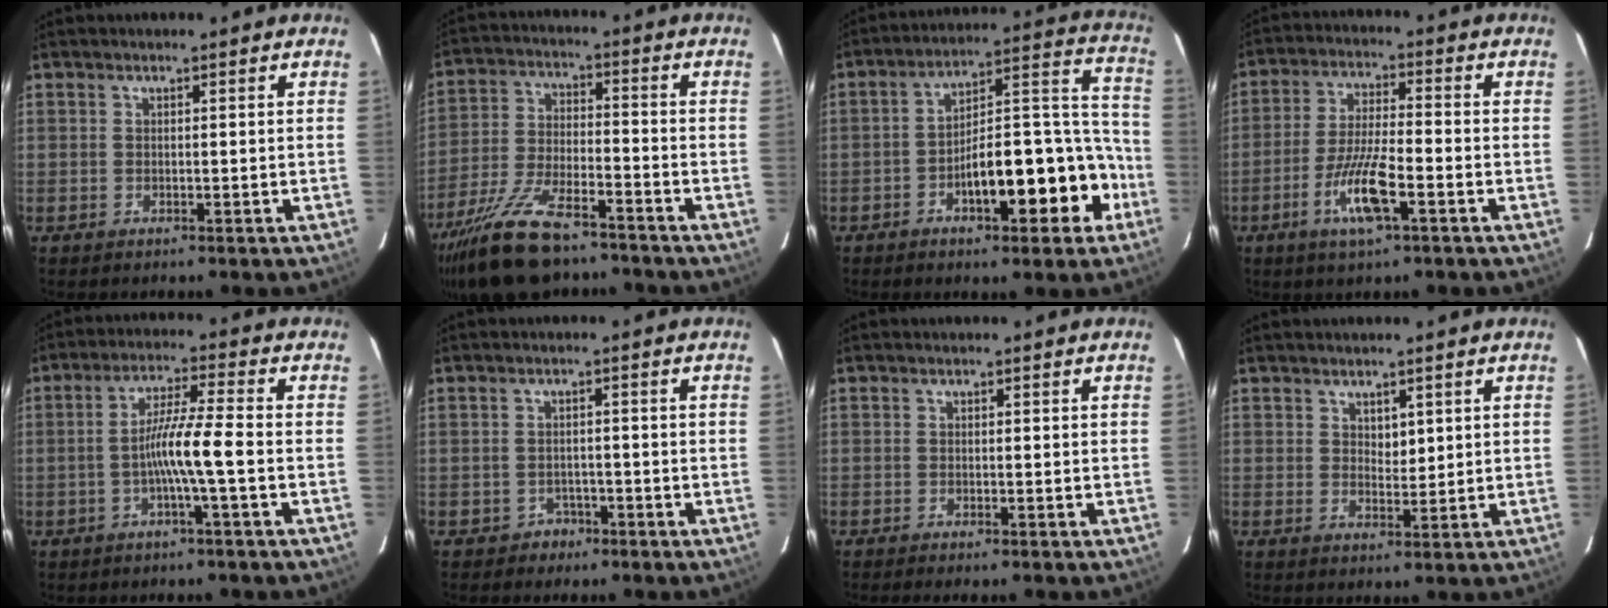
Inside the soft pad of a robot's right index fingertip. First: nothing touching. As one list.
[{"total": 13.5, "force": [-10.5, 3.4, 7.8], "torque": [-0.162, -0.018, -0.193]}, {"total": 16.4, "force": [-6.5, 5.0, 14.2], "torque": [-0.203, 0.042, -0.088]}, {"total": 9.1, "force": [-4.0, 1.2, 8.1], "torque": [-0.160, -0.008, -0.073]}, {"total": 7.1, "force": [-1.8, -0.8, 6.8], "torque": [-0.128, 0.007, -0.034]}, {"total": 2.2, "force": [-1.5, 1.6, 0.0], "torque": [-0.001, 0.009, -0.024]}, {"total": 2.1, "force": [-1.7, 0.1, 1.1], "torque": [-0.014, -0.003, -0.022]}, {"total": 2.2, "force": [1.0, 1.3, 1.5], "torque": [-0.020, -0.003, 0.022]}]